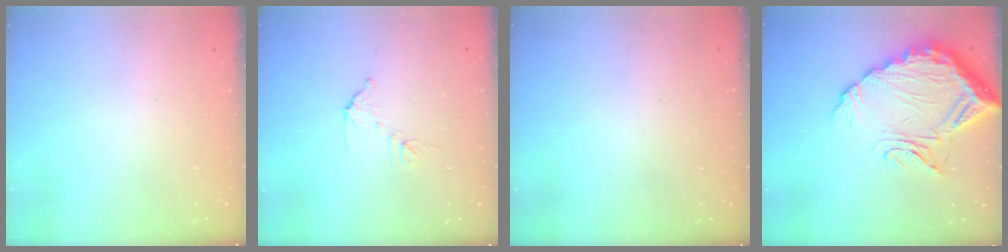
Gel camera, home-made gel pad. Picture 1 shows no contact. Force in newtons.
{"total": 7.0, "press": 7.0, "slide": 0.3}
{"total": 3.1, "press": 2.9, "slide": 1.0}
{"total": 18.6, "press": 18.6, "slide": 1.7}